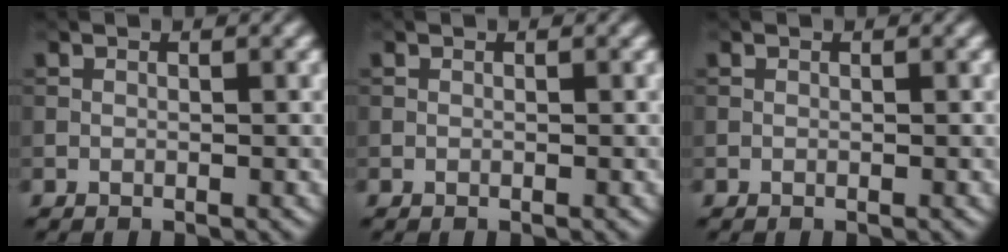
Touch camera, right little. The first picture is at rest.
{"total": 0.0}
{"total": 0.0}